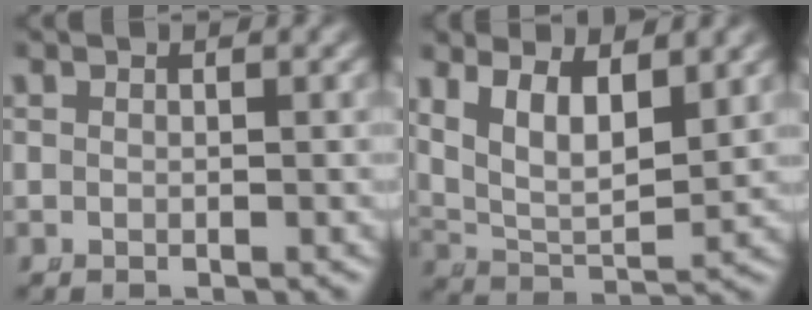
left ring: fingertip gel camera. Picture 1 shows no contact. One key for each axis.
{"total": 8.0, "fx": 2.5, "fy": 5.6, "fz": 5.1, "tx": -0.107, "ty": -0.013, "tz": 0.042}